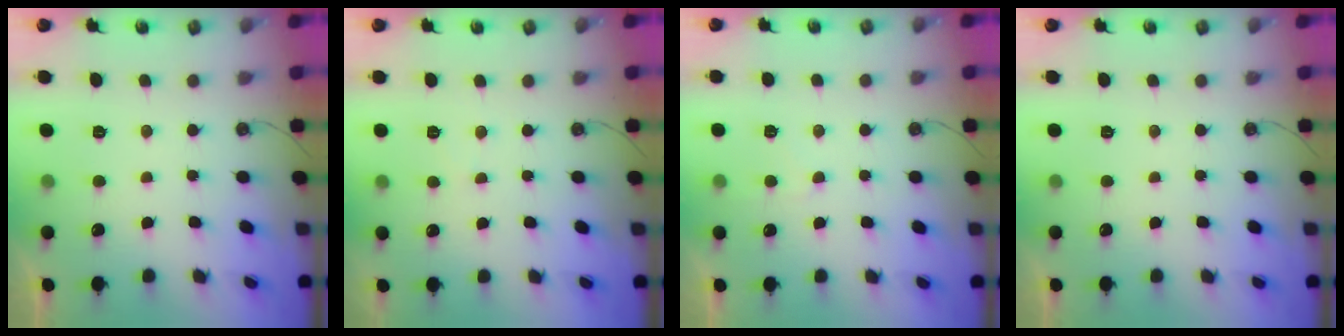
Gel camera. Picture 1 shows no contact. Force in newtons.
{"total": 3.4, "press": 3.4, "slide": 0.5}
{"total": 5.2, "press": 5.1, "slide": 0.7}
{"total": 0.0}